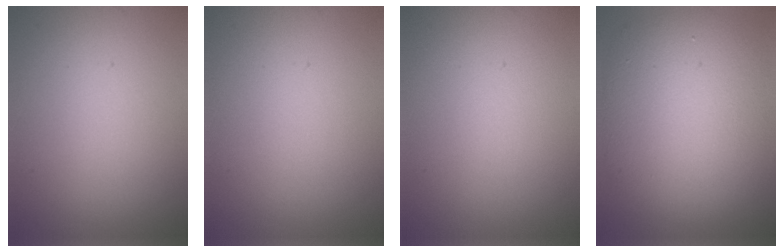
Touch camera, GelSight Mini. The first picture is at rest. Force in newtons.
{"total": 0.0}
{"total": 0.0}
{"total": 11.4, "press": 11.4, "slide": 0.8}